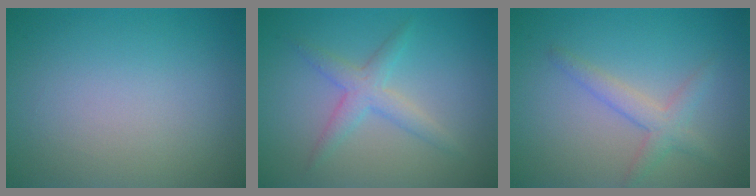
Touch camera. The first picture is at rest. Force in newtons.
{"total": 2.5, "press": 2.5, "slide": 0.1}
{"total": 2.4, "press": 2.4, "slide": 0.2}